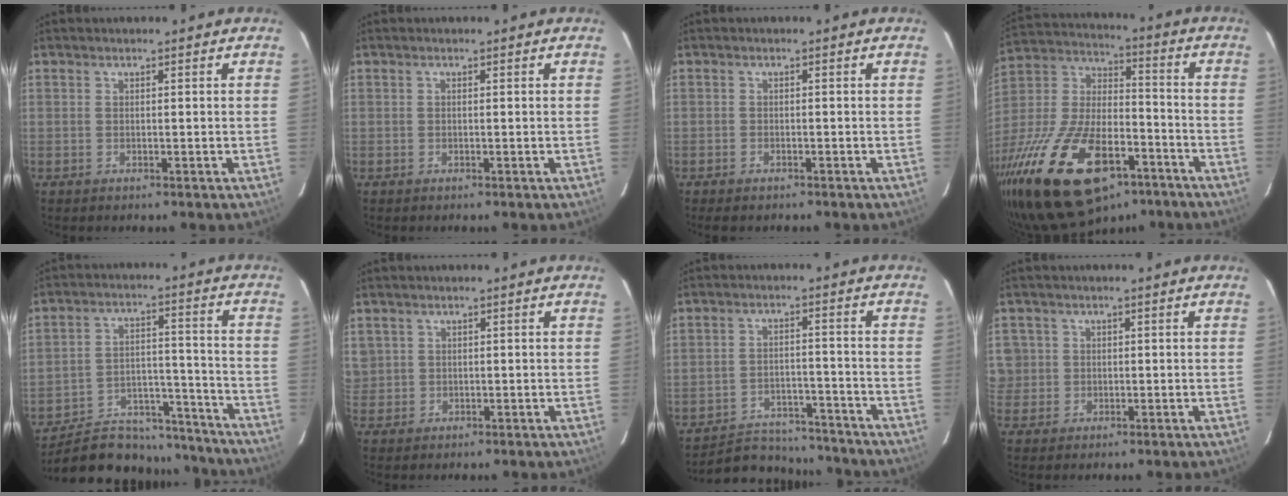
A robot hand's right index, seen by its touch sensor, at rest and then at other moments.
{"total": 0.0}
{"total": 2.2, "force": [-1.8, 0.9, 0.8], "torque": [-0.023, -0.004, -0.032]}
{"total": 30.1, "force": [-17.3, 14.1, 20.2], "torque": [-0.409, -0.022, -0.282]}
{"total": 22.1, "force": [-19.4, 8.1, 6.7], "torque": [-0.135, 0.034, -0.259]}
{"total": 2.8, "force": [0.6, 2.7, 0.3], "torque": [0.001, 0.005, 0.012]}
{"total": 10.9, "force": [-10.2, 3.2, 2.0], "torque": [-0.059, 0.012, -0.141]}
{"total": 4.8, "force": [0.2, 4.8, 0.7], "torque": [-0.006, 0.021, 0.011]}